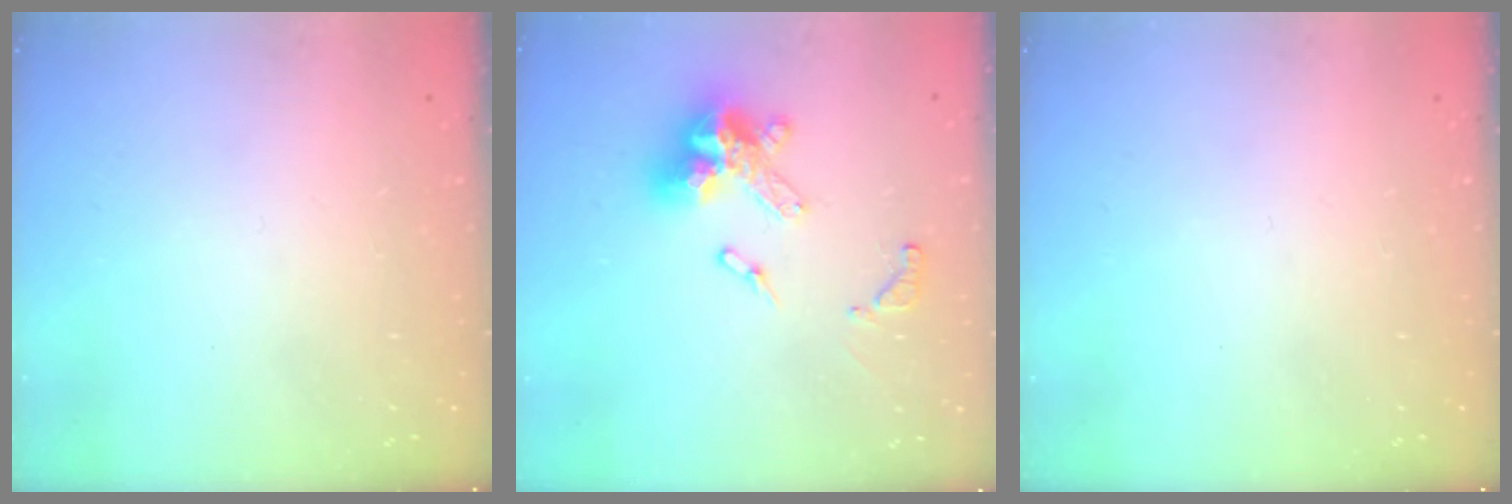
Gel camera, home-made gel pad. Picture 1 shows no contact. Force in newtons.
{"total": 14.0, "press": 13.9, "slide": 1.7}
{"total": 0.0}